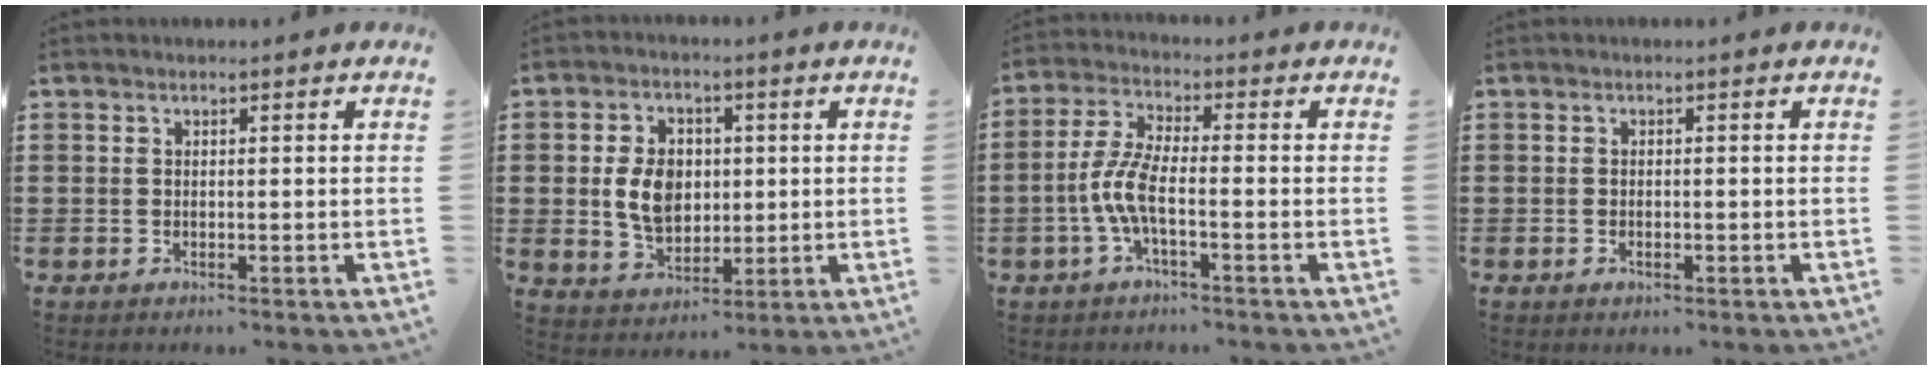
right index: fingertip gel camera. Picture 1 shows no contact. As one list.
[{"total": 7.8, "force": [0.6, 5.8, 5.3], "torque": [-0.111, 0.007, 0.005]}, {"total": 6.3, "force": [-2.1, 1.8, 5.6], "torque": [-0.148, -0.015, -0.051]}, {"total": 0.7, "force": [-0.3, 0.2, 0.6], "torque": [-0.013, -0.005, -0.004]}]